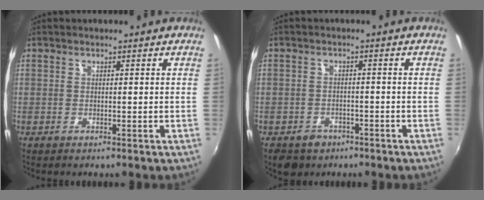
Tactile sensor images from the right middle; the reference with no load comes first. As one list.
[{"total": 5.5, "force": [-3.6, 3.9, 1.7], "torque": [-0.047, 0.002, -0.050]}]